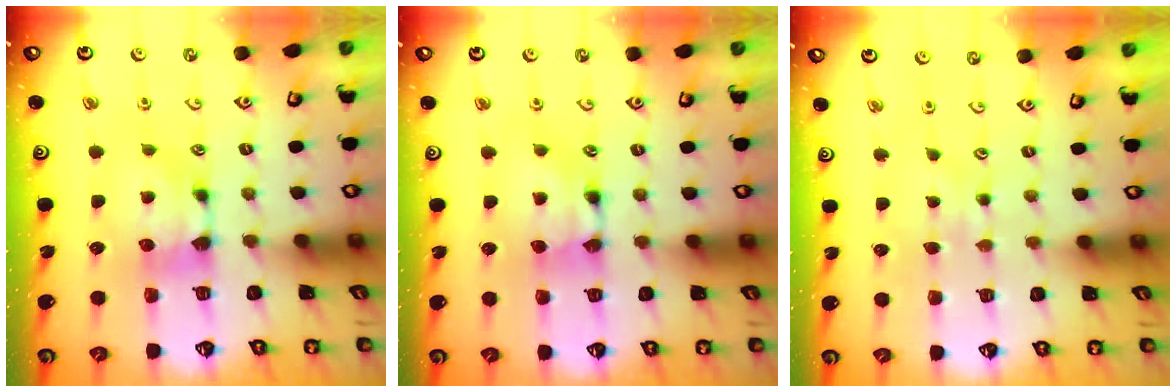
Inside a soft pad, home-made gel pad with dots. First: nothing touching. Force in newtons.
{"total": 1.8, "press": 1.8, "slide": 0.1}
{"total": 3.0, "press": 2.9, "slide": 0.3}